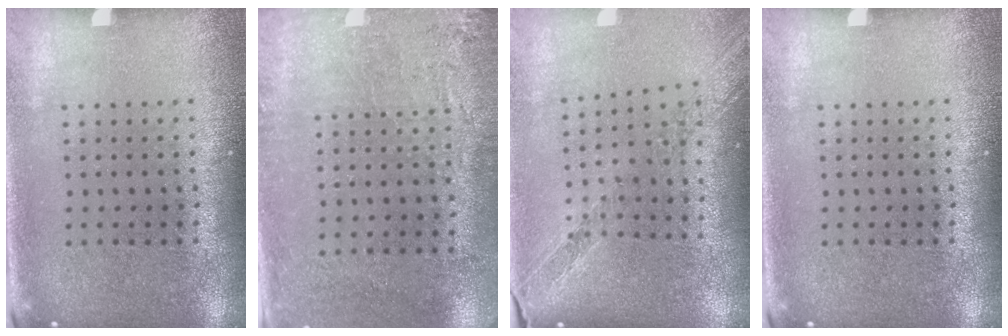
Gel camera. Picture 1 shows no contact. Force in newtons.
{"total": 2.9, "press": 2.4, "slide": 1.6}
{"total": 1.1, "press": 1.1, "slide": 0.2}
{"total": 0.0}